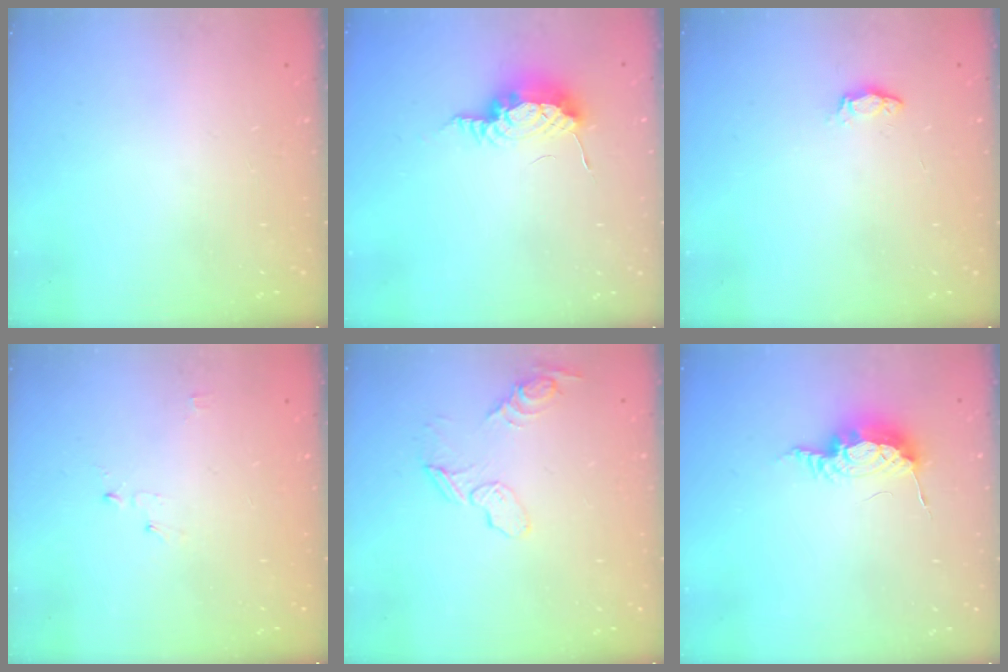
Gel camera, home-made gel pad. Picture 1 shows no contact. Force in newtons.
{"total": 8.4, "press": 8.1, "slide": 2.3}
{"total": 3.2, "press": 3.2, "slide": 0.5}
{"total": 2.5, "press": 2.5, "slide": 0.3}
{"total": 9.8, "press": 9.5, "slide": 2.6}
{"total": 8.5, "press": 8.4, "slide": 1.1}